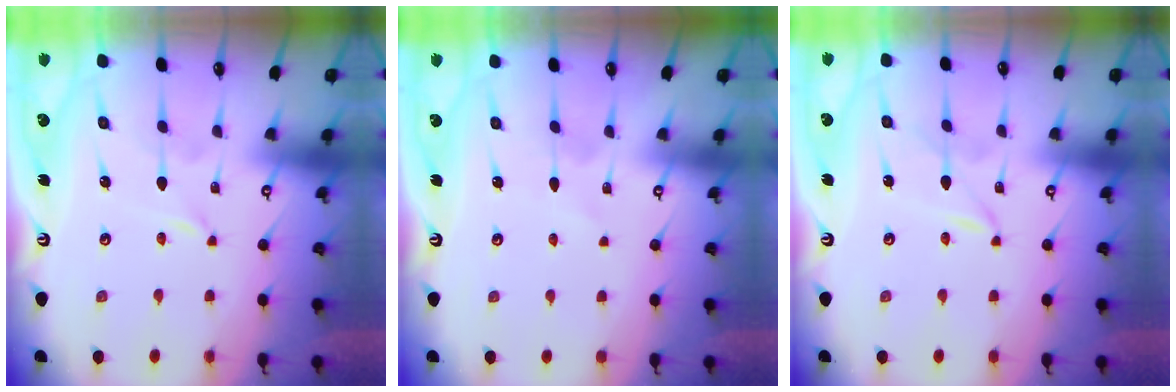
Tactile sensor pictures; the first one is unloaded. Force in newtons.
{"total": 2.6, "press": 2.6, "slide": 0.3}
{"total": 1.2, "press": 1.2, "slide": 0.1}